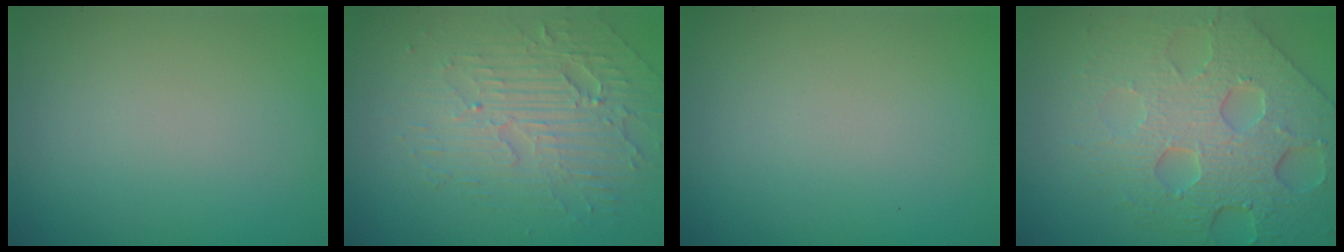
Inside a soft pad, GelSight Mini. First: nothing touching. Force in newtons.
{"total": 4.1, "press": 3.7, "slide": 1.8}
{"total": 0.0}
{"total": 8.1, "press": 5.6, "slide": 5.9}